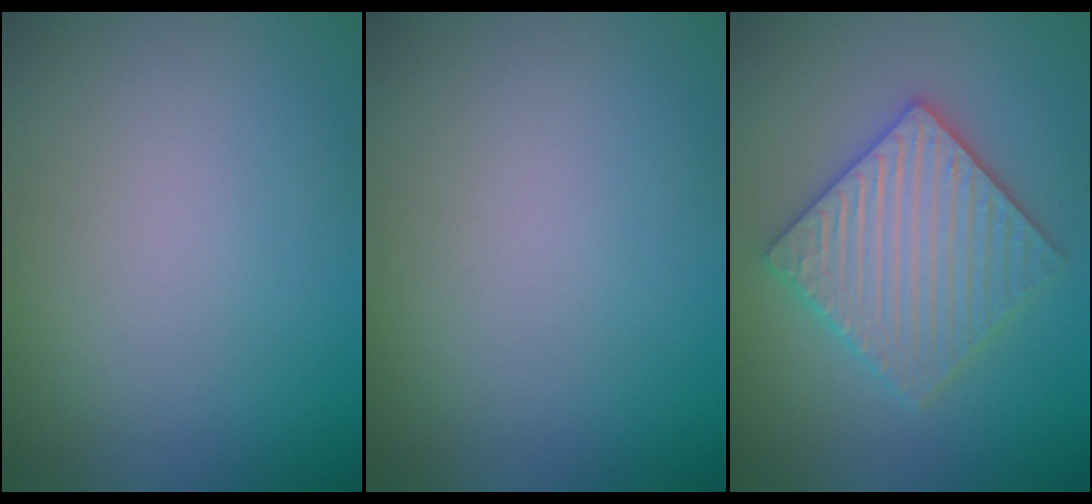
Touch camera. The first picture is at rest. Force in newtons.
{"total": 0.0}
{"total": 5.8, "press": 5.7, "slide": 1.1}